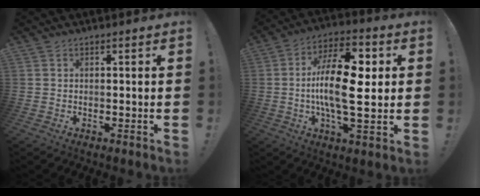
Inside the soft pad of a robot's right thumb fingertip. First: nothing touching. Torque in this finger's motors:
{"motor_torque": [2.16, 2.80, 0.94, -0.52, 0.43]}